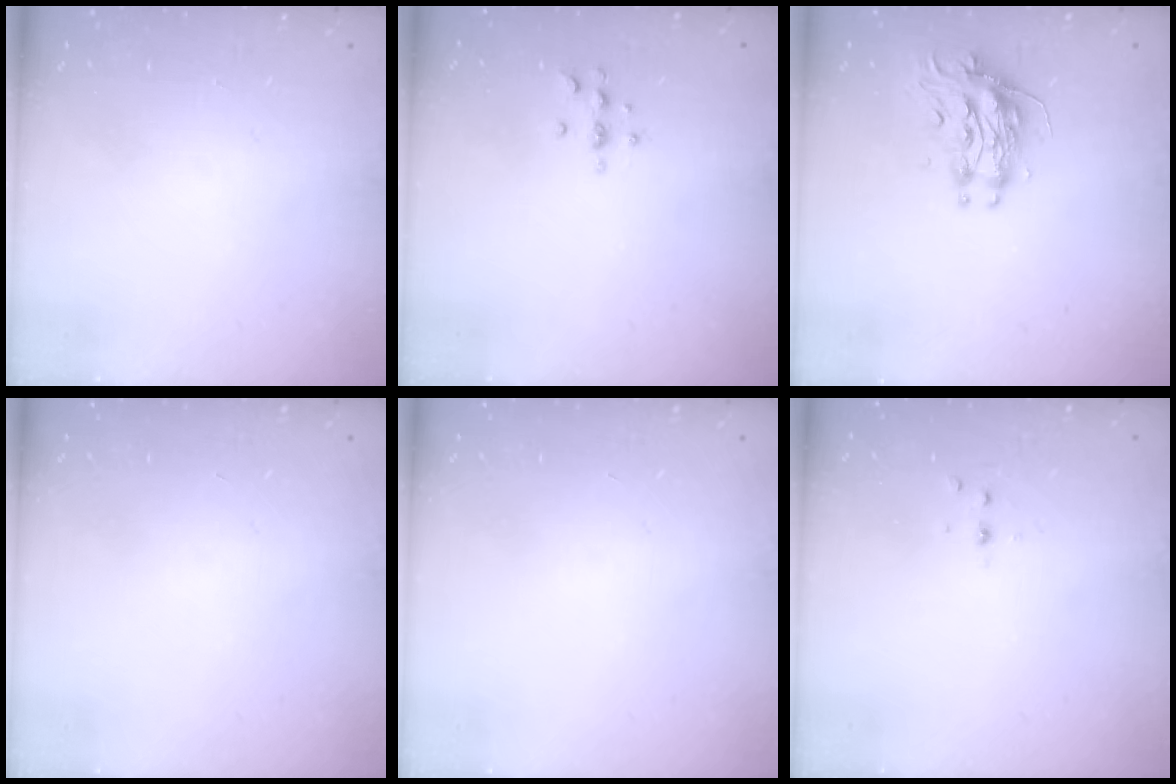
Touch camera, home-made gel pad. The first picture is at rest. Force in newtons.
{"total": 4.8, "press": 4.7, "slide": 0.6}
{"total": 10.1, "press": 10.0, "slide": 0.9}
{"total": 0.0}
{"total": 0.0}
{"total": 3.0, "press": 2.6, "slide": 1.5}